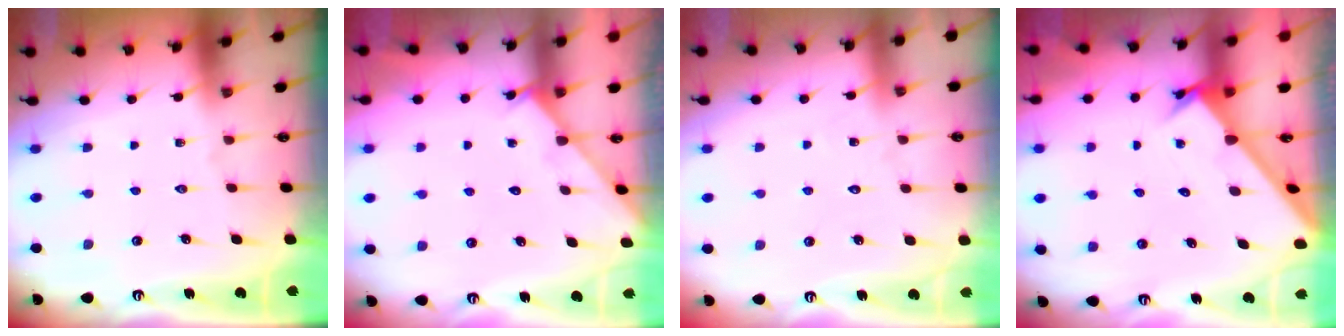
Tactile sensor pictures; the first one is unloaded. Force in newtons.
{"total": 1.3, "press": 1.3, "slide": 0.1}
{"total": 5.2, "press": 5.2, "slide": 0.6}
{"total": 2.1, "press": 2.1, "slide": 0.1}